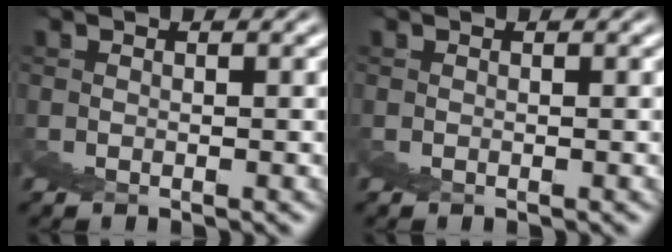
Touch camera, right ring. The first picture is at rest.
{"total": 0.0}